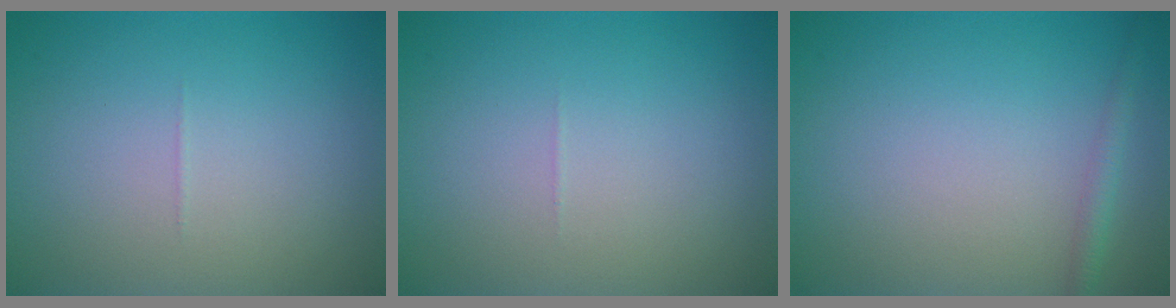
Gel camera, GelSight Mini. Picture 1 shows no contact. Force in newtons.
{"total": 0.0}
{"total": 1.3, "press": 1.3, "slide": 0.1}